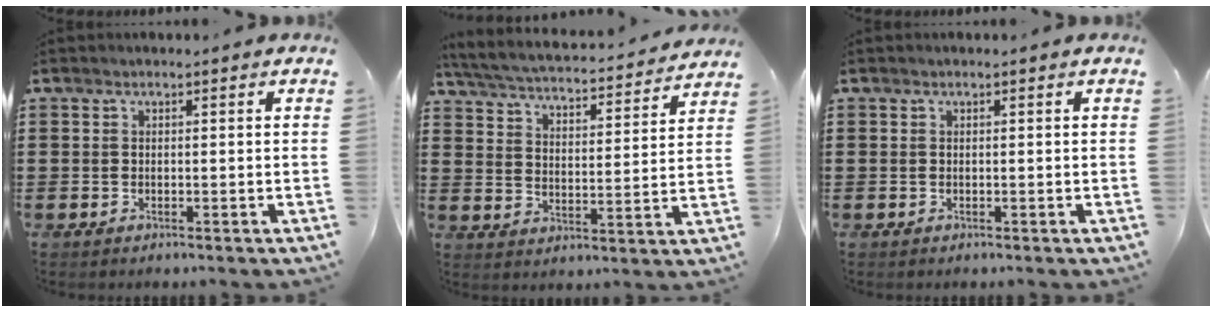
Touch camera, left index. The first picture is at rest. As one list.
[{"total": 3.9, "force": [3.8, 0.1, 1.1], "torque": [-0.043, -0.029, 0.057]}, {"total": 0.0}]